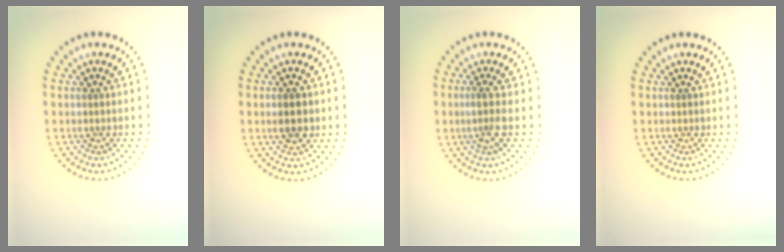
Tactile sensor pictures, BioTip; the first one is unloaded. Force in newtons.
{"total": 2.2, "press": 2.2, "slide": 0.1}
{"total": 2.0, "press": 1.5, "slide": 1.3}
{"total": 0.0}